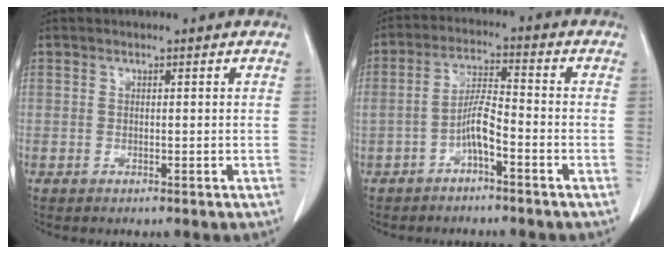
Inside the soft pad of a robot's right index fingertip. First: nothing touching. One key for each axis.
{"total": 4.9, "fx": -2.3, "fy": 0.7, "fz": 4.3, "tx": -0.088, "ty": 0.010, "tz": -0.043}